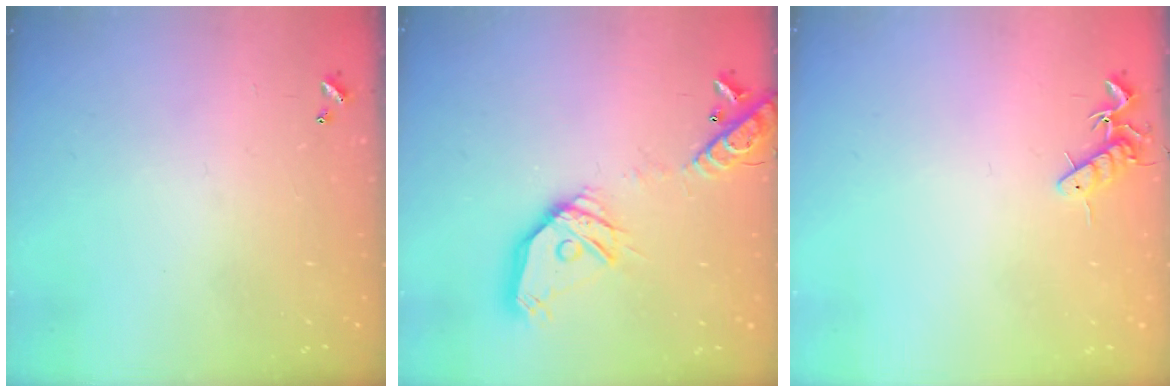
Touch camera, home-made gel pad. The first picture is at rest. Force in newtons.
{"total": 18.8, "press": 18.6, "slide": 3.0}
{"total": 7.6, "press": 7.5, "slide": 0.8}